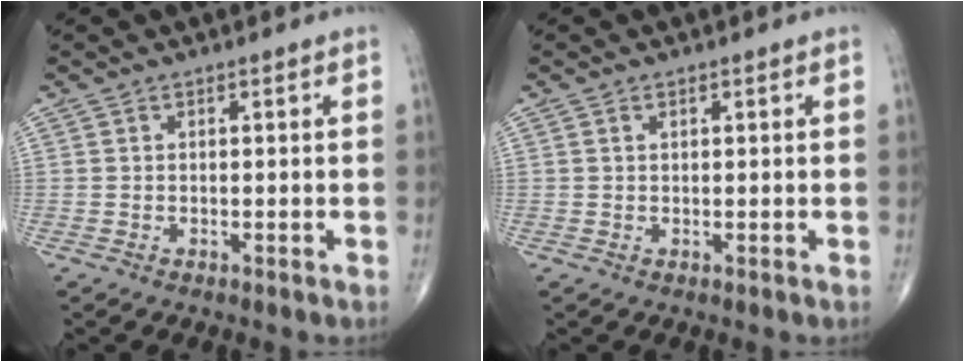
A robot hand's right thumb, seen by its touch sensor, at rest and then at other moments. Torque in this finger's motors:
{"motor_torque": [-0.27, 0.10, -0.06, 0.22, 0.04]}